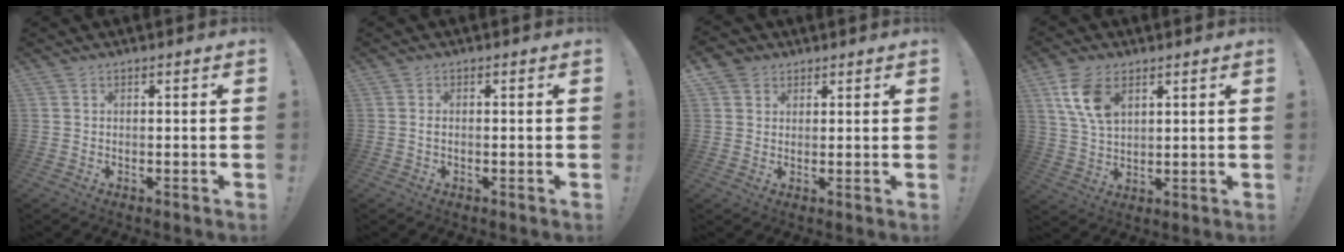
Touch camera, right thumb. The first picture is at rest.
{"total": 0.8, "force": [-0.3, 0.3, 0.7], "torque": [-0.021, 0.006, -0.004]}
{"total": 4.0, "force": [2.2, 3.3, 0.6], "torque": [-0.007, -0.008, 0.042]}
{"total": 10.3, "force": [5.0, 5.9, 6.8], "torque": [-0.128, -0.014, 0.093]}